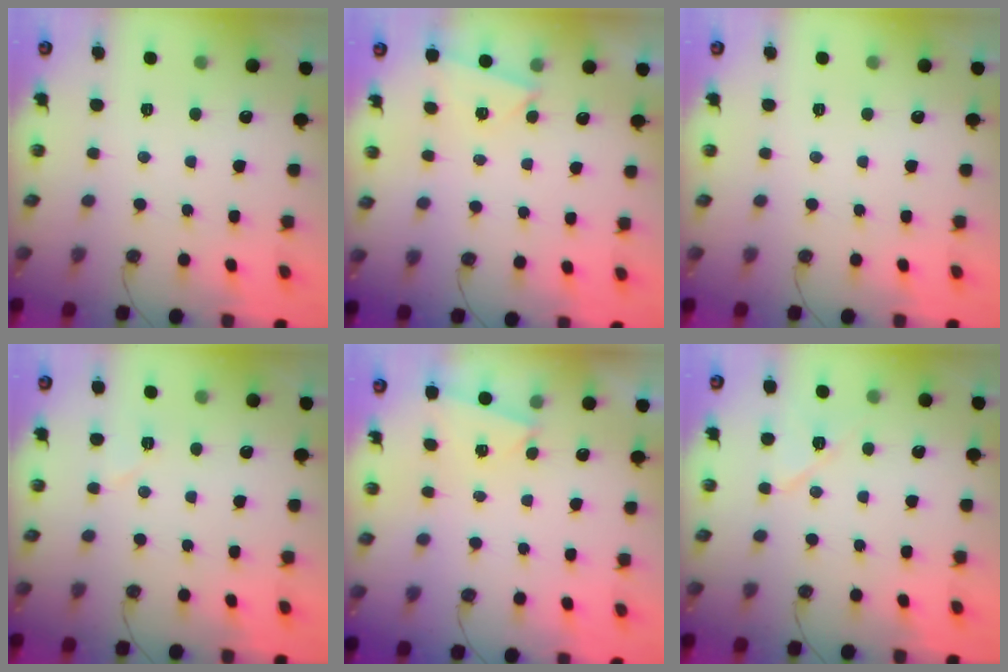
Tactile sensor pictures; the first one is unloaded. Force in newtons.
{"total": 2.8, "press": 1.7, "slide": 2.2}
{"total": 0.0}
{"total": 5.4, "press": 4.7, "slide": 2.6}
{"total": 2.0, "press": 0.9, "slide": 1.8}
{"total": 8.1, "press": 8.0, "slide": 1.2}